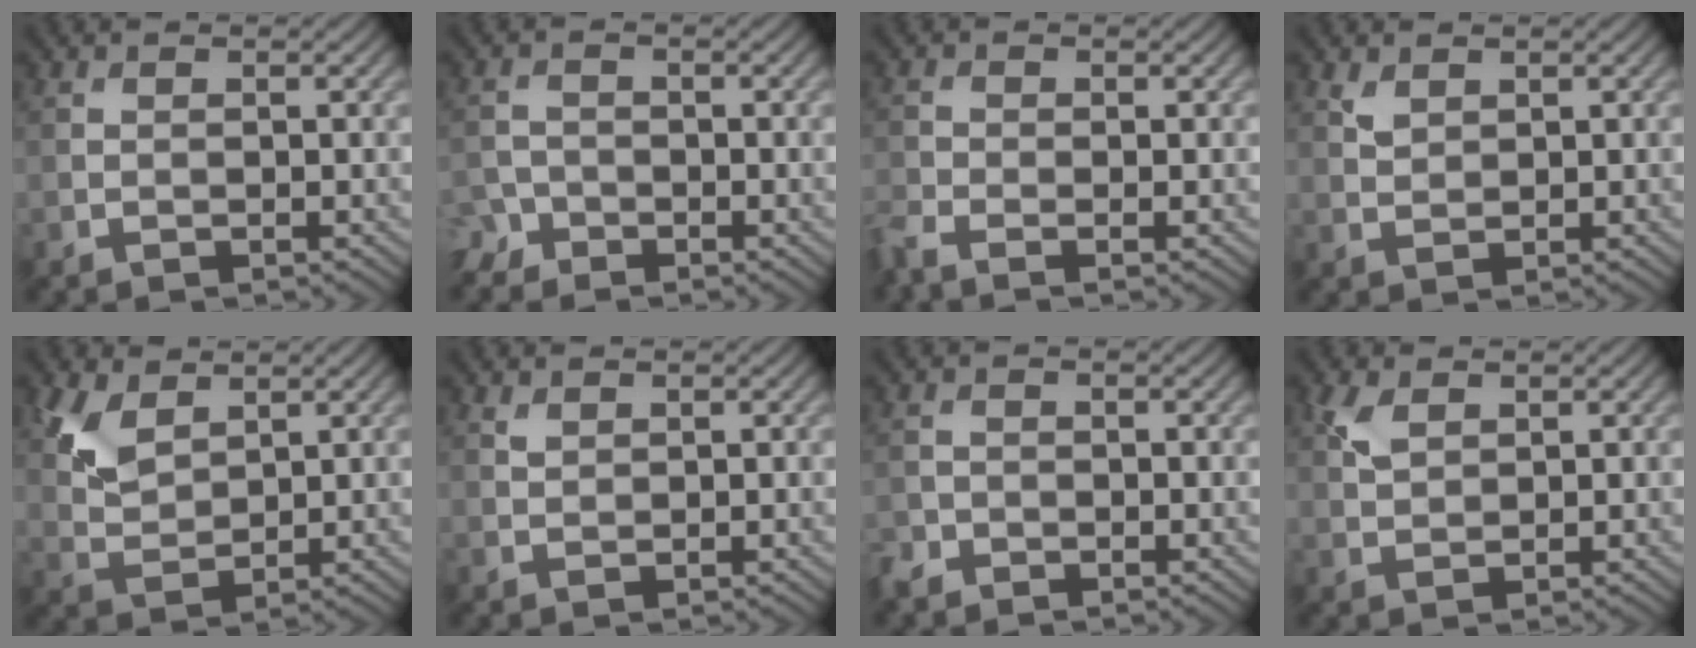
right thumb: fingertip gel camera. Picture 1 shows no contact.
{"total": 2.5, "force": [-2.0, 1.3, 0.5], "torque": [-0.011, -0.003, -0.051]}
{"total": 2.6, "force": [-2.2, 0.5, 1.4], "torque": [-0.041, -0.013, -0.056]}
{"total": 1.6, "force": [1.2, 0.9, 0.7], "torque": [-0.022, -0.002, 0.027]}
{"total": 5.4, "force": [2.9, 3.1, 3.3], "torque": [-0.085, -0.002, 0.064]}
{"total": 1.0, "force": [0.7, 0.5, 0.4], "torque": [-0.014, -0.001, 0.018]}
{"total": 1.7, "force": [-1.4, 0.9, 0.3], "torque": [-0.009, -0.002, -0.036]}
{"total": 2.9, "force": [1.5, 1.6, 1.8], "torque": [-0.049, 0.002, 0.033]}